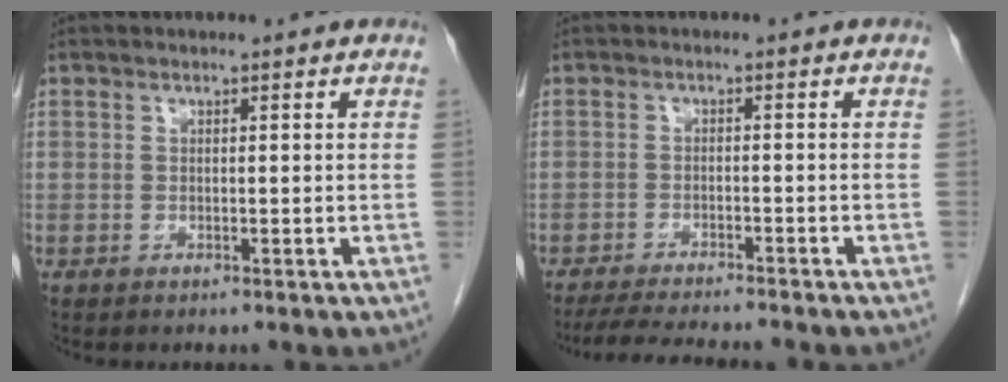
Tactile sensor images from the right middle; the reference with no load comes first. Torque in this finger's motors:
{"motor_torque": [1.09, -1.05, 0.07, 0.02]}